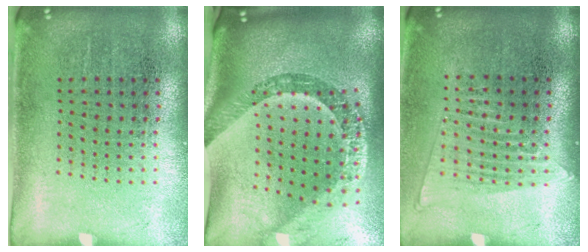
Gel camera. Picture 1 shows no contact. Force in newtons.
{"total": 3.5, "press": 2.5, "slide": 2.5}
{"total": 1.4, "press": 1.3, "slide": 0.6}